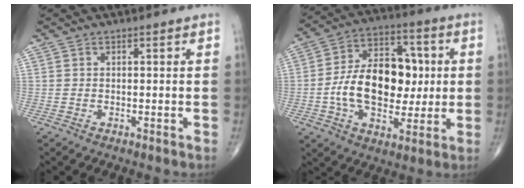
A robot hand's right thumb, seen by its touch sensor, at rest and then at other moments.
{"total": 18.2, "force": [-0.4, 11.7, 13.9], "torque": [-0.196, 0.027, -0.007]}